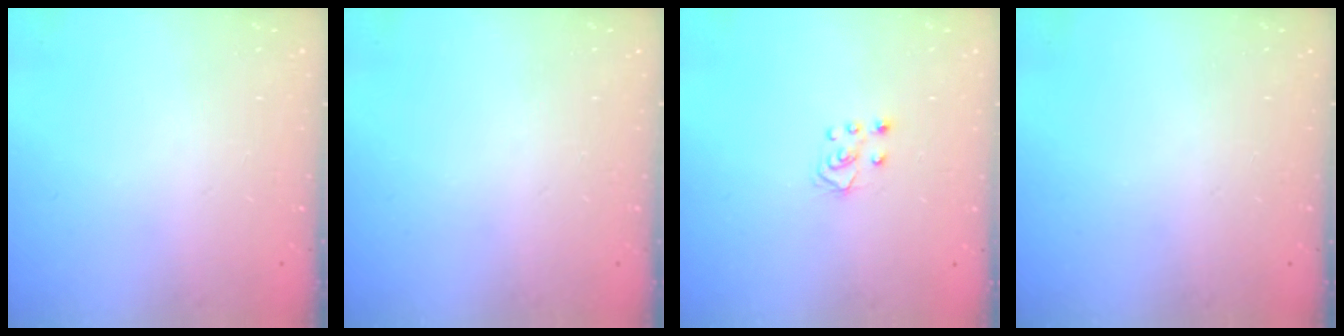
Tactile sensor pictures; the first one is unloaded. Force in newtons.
{"total": 0.0}
{"total": 4.2, "press": 4.2, "slide": 0.3}
{"total": 0.0}